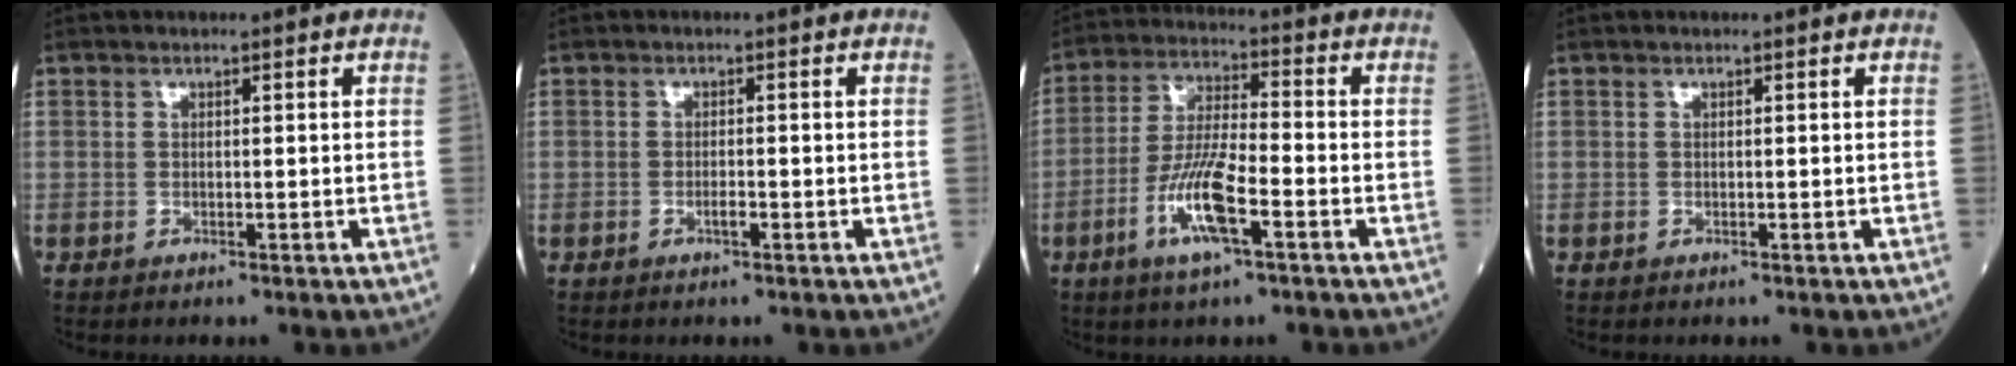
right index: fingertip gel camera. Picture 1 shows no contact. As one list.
[{"total": 1.0, "force": [-0.5, 0.2, 0.9], "torque": [-0.017, 0.001, -0.008]}, {"total": 9.7, "force": [-4.1, 1.5, 8.7], "torque": [-0.175, -0.008, -0.080]}, {"total": 0.0}]